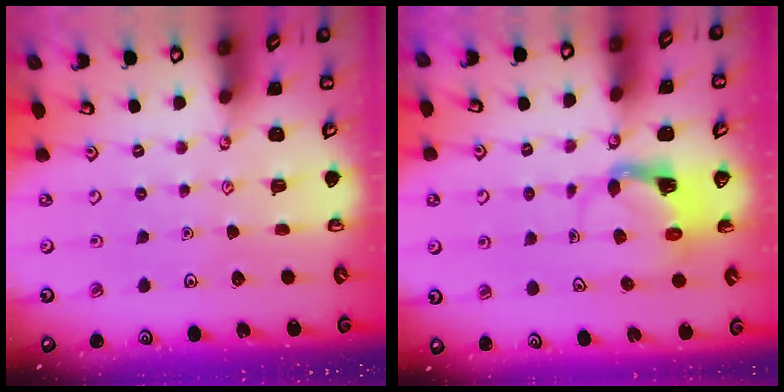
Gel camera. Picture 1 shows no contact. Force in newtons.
{"total": 3.9, "press": 3.9, "slide": 0.7}